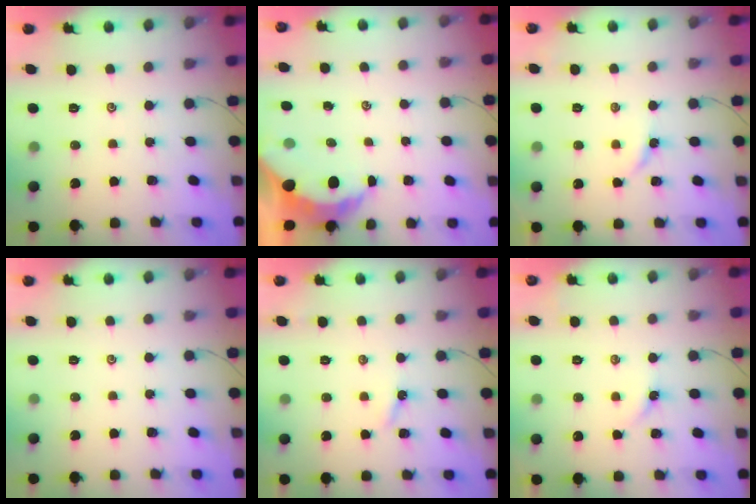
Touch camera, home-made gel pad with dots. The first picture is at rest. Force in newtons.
{"total": 5.9, "press": 5.8, "slide": 0.9}
{"total": 3.4, "press": 3.3, "slide": 0.4}
{"total": 0.0}
{"total": 3.9, "press": 3.9, "slide": 0.3}
{"total": 3.0, "press": 3.0, "slide": 0.4}